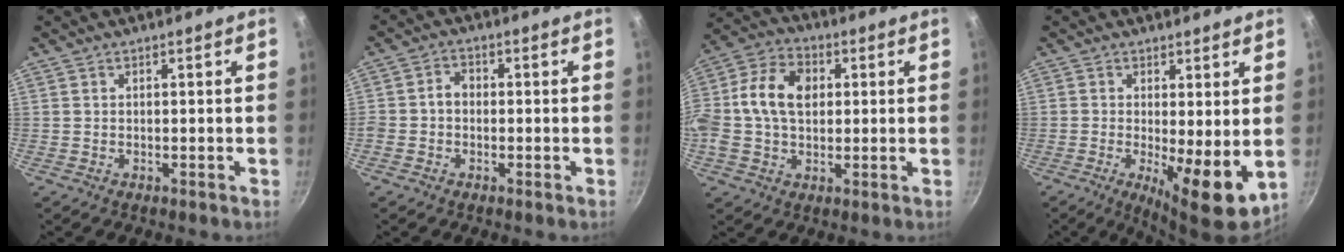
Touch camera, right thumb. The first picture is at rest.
{"total": 3.1, "force": [-0.7, 2.5, 1.6], "torque": [-0.018, 0.016, -0.021]}
{"total": 13.9, "force": [1.6, 9.7, 9.9], "torque": [-0.173, 0.022, 0.008]}
{"total": 9.2, "force": [-0.5, 2.7, 8.7], "torque": [-0.122, -0.019, -0.001]}